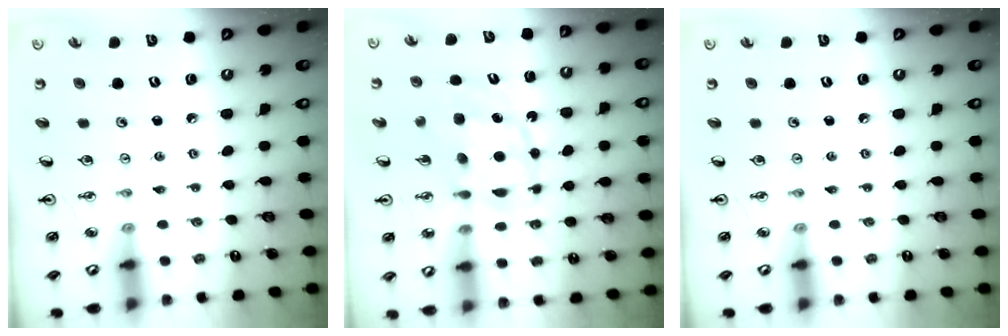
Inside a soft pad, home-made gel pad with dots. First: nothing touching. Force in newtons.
{"total": 9.0, "press": 9.0, "slide": 1.0}
{"total": 0.0}